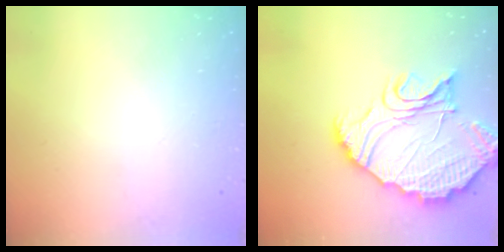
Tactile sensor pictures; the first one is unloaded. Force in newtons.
{"total": 21.1, "press": 21.1, "slide": 1.6}